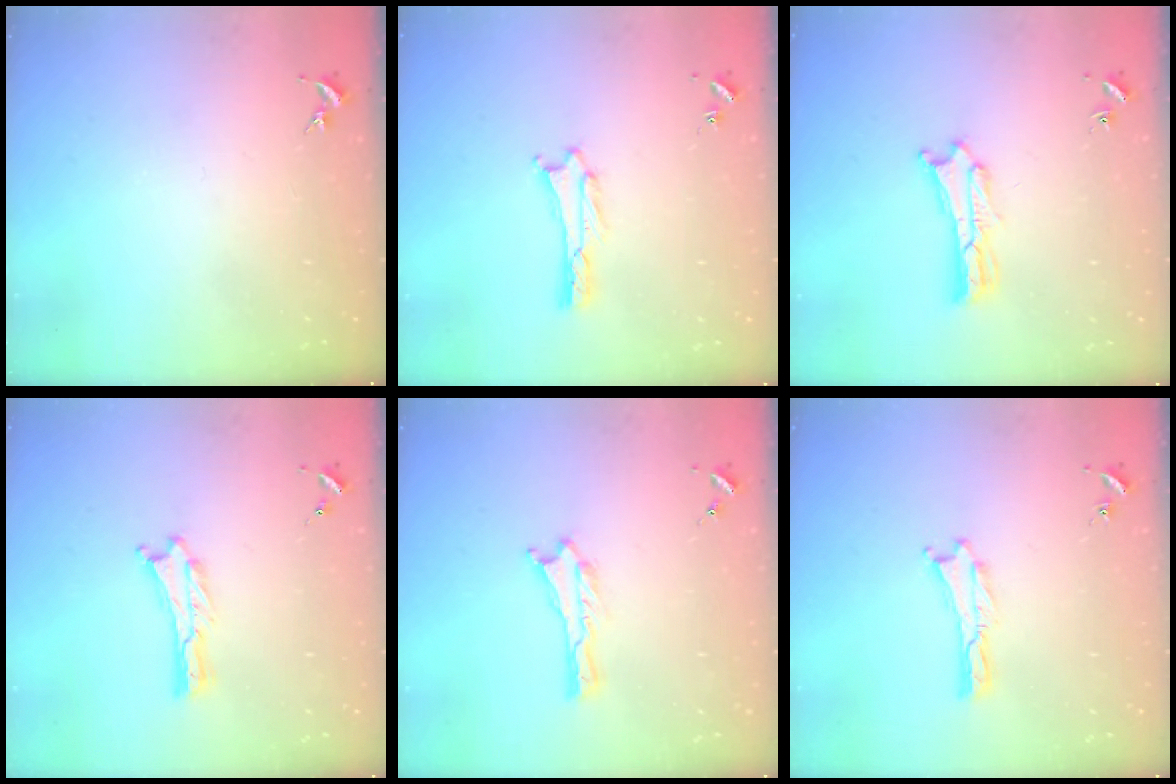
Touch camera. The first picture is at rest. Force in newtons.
{"total": 1.6, "press": 1.6, "slide": 0.2}
{"total": 1.8, "press": 1.8, "slide": 0.3}
{"total": 0.0}
{"total": 0.0}
{"total": 0.0}